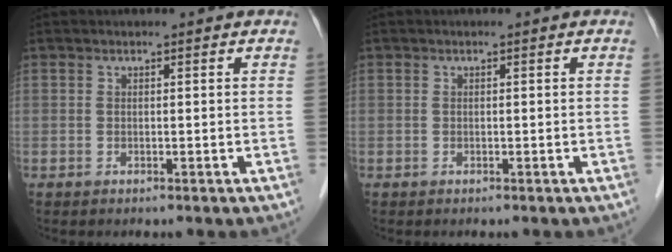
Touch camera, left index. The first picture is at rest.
{"total": 0.0}